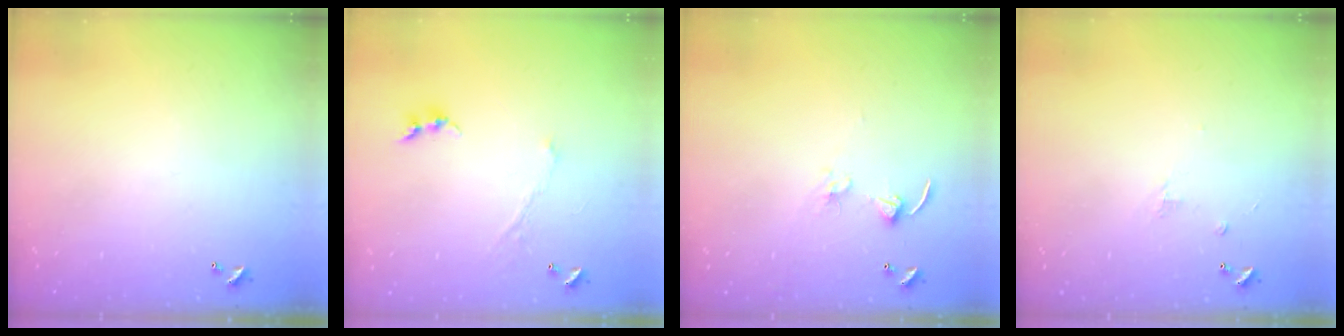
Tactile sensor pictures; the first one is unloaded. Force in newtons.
{"total": 1.0, "press": 0.9, "slide": 0.4}
{"total": 2.7, "press": 2.7, "slide": 0.2}
{"total": 1.2, "press": 1.1, "slide": 0.6}